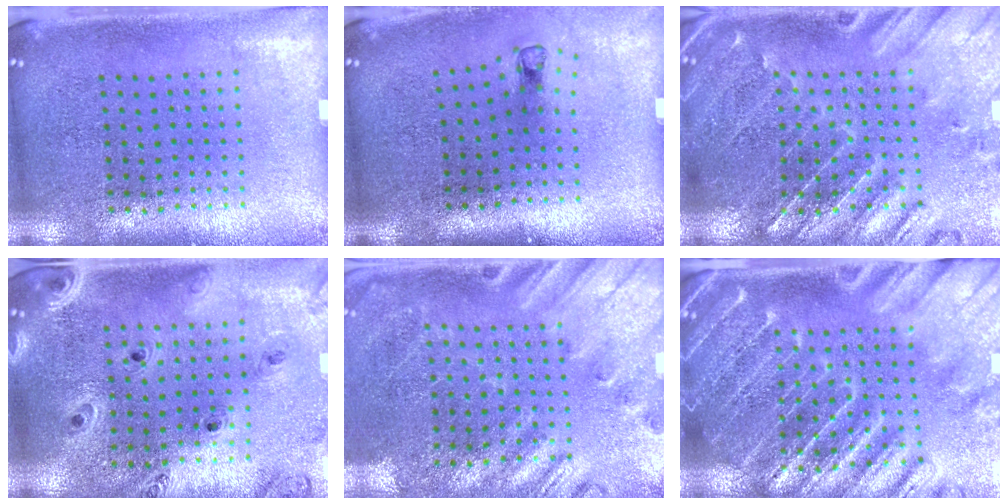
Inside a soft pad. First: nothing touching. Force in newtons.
{"total": 0.8, "press": 0.4, "slide": 0.7}
{"total": 0.6, "press": 0.5, "slide": 0.4}
{"total": 1.3, "press": 1.3, "slide": 0.2}
{"total": 2.4, "press": 2.0, "slide": 1.3}
{"total": 3.8, "press": 3.6, "slide": 1.4}